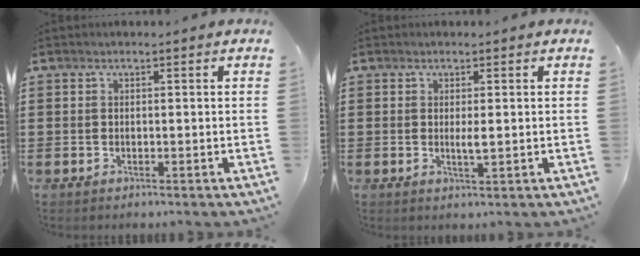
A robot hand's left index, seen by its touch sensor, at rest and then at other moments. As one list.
[{"total": 1.9, "force": [0.1, 0.3, 1.9], "torque": [-0.036, -0.004, 0.001]}]